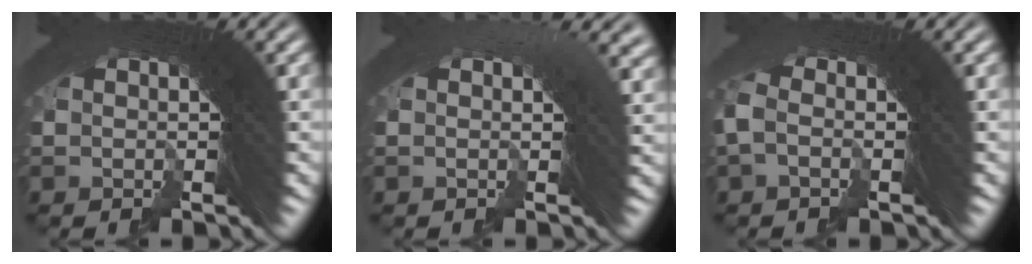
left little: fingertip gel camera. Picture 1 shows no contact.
{"total": 2.9, "force": [1.1, 1.3, 2.3], "torque": [0.005, 0.031, -0.009]}
{"total": 1.0, "force": [-0.7, -0.2, 0.7], "torque": [-0.021, 0.006, -0.017]}